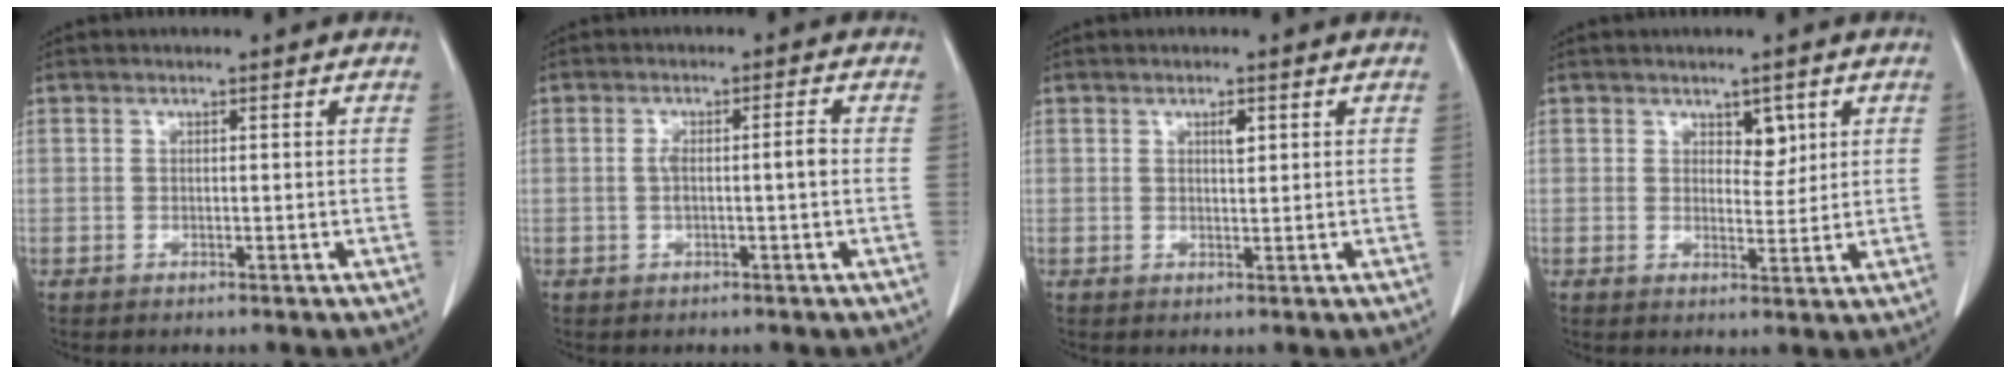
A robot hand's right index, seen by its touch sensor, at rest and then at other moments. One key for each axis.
{"total": 3.2, "fx": -0.2, "fy": 0.3, "fz": 3.2, "tx": -0.058, "ty": 0.011, "tz": 0.002}
{"total": 1.5, "fx": 0.7, "fy": 0.5, "fz": 1.2, "tx": -0.021, "ty": -0.002, "tz": 0.011}
{"total": 3.1, "fx": 1.6, "fy": 1.7, "fz": 2.0, "tx": -0.023, "ty": -0.003, "tz": 0.027}